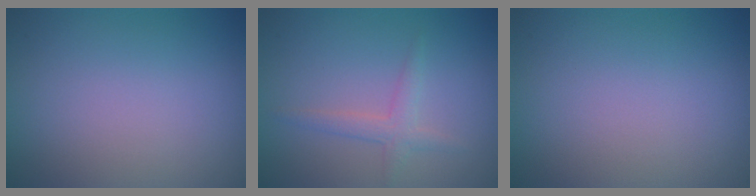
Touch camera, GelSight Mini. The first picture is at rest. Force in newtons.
{"total": 2.3, "press": 2.3, "slide": 0.1}
{"total": 0.0}